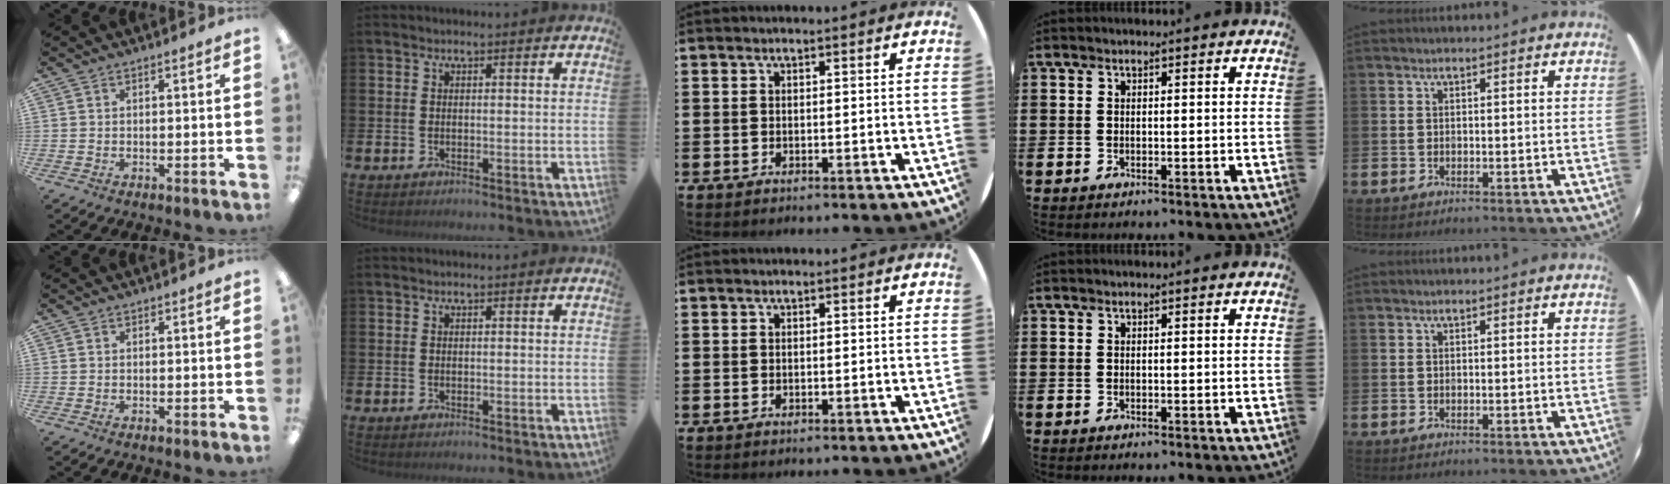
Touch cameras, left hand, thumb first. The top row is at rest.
{}